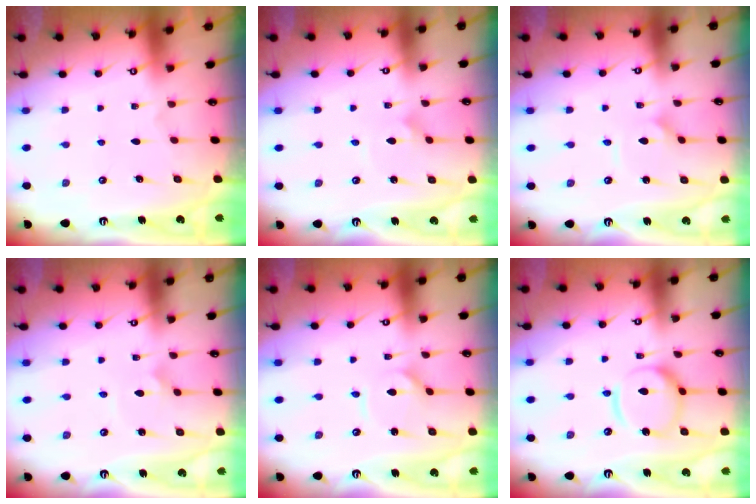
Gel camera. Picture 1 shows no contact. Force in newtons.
{"total": 1.5, "press": 1.5, "slide": 0.1}
{"total": 2.2, "press": 2.2, "slide": 0.1}
{"total": 2.2, "press": 2.2, "slide": 0.1}
{"total": 2.0, "press": 2.0, "slide": 0.3}
{"total": 13.0, "press": 12.9, "slide": 1.5}